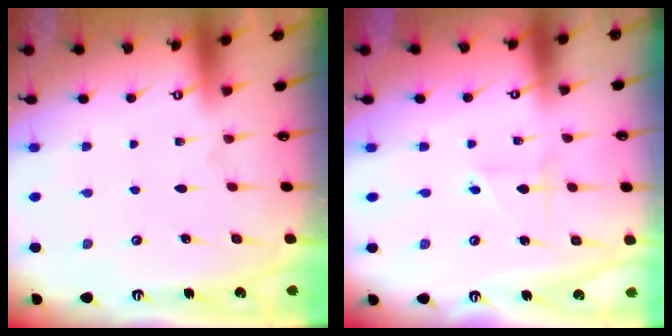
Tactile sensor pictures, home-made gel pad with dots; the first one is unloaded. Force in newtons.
{"total": 1.9, "press": 1.9, "slide": 0.3}